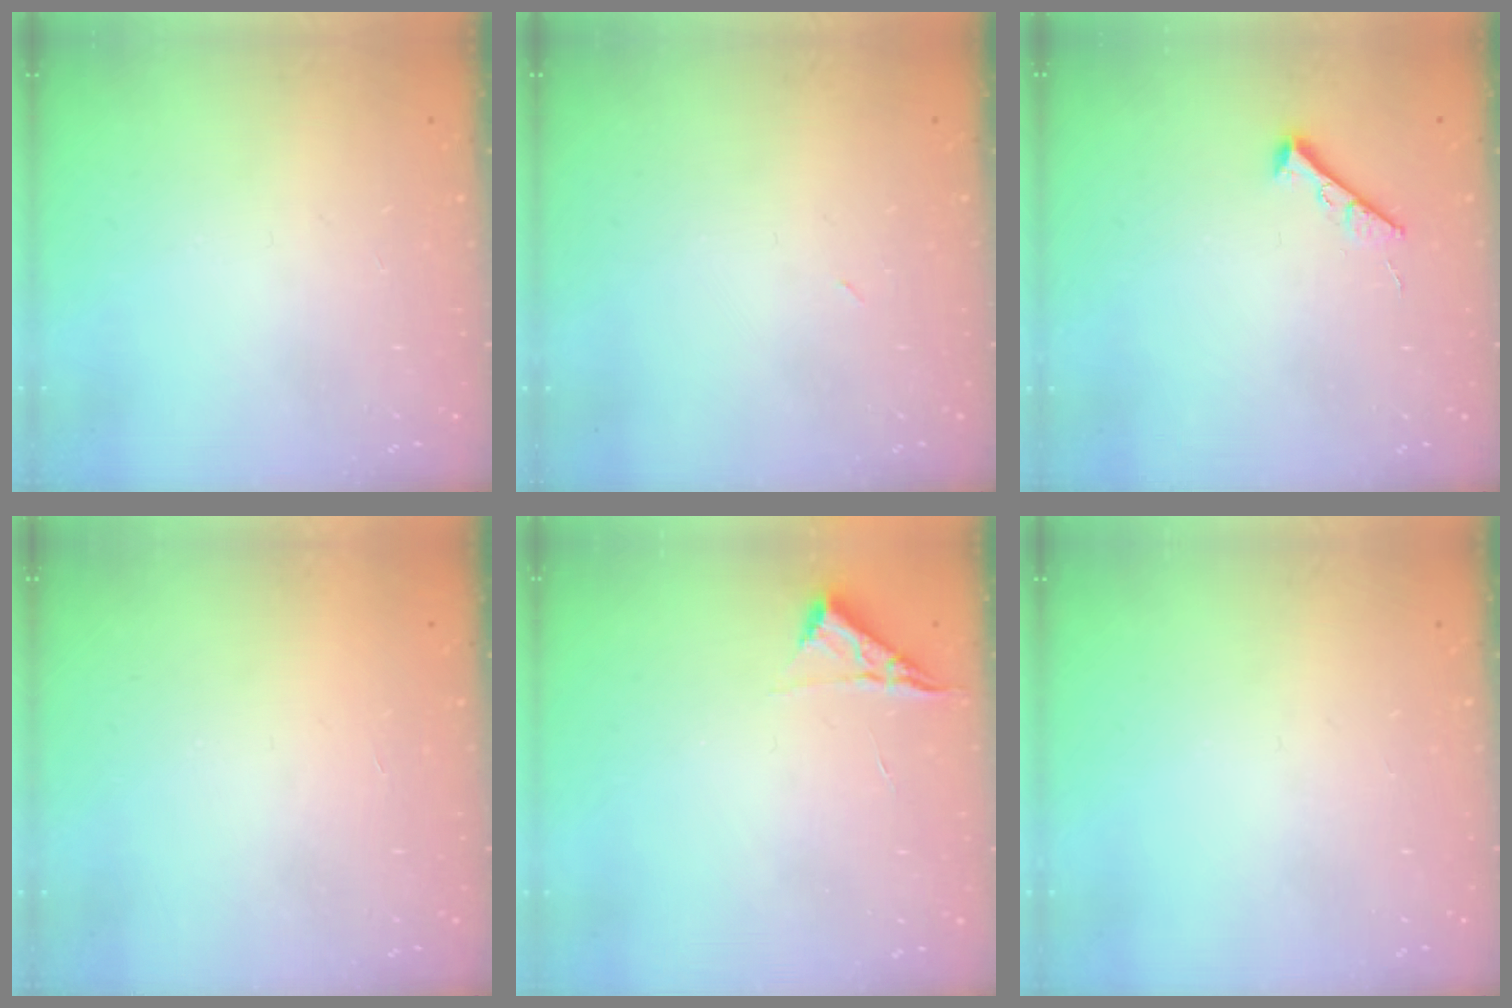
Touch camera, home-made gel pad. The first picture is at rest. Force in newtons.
{"total": 2.9, "press": 2.9, "slide": 0.7}
{"total": 5.4, "press": 5.4, "slide": 0.8}
{"total": 1.5, "press": 1.5, "slide": 0.1}
{"total": 5.1, "press": 5.0, "slide": 0.7}
{"total": 0.0}